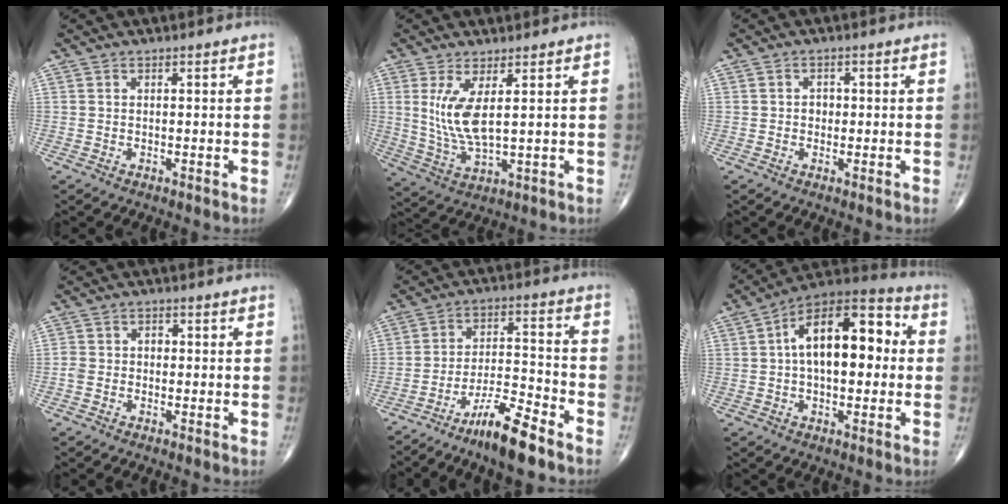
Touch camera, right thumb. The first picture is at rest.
{"total": 7.3, "force": [2.1, 2.1, 6.6], "torque": [-0.142, -0.029, 0.051]}
{"total": 1.7, "force": [0.0, 1.5, 0.9], "torque": [-0.005, 0.004, -0.002]}
{"total": 2.8, "force": [-0.5, 2.3, 1.6], "torque": [-0.024, 0.015, -0.011]}
{"total": 11.0, "force": [-7.8, 1.7, 7.5], "torque": [-0.136, 0.056, -0.140]}
{"total": 17.8, "force": [2.0, 9.2, 15.1], "torque": [-0.210, 0.041, 0.019]}